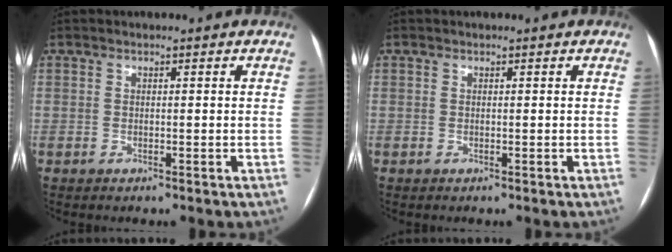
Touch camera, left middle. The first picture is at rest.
{"total": 1.9, "force": [-0.8, -1.5, -1.0], "torque": [0.018, -0.003, -0.011]}